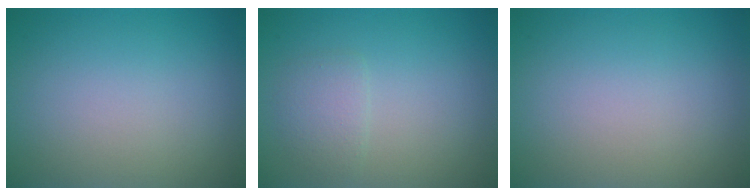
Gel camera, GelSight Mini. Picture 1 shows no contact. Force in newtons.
{"total": 1.6, "press": 1.6, "slide": 0.0}
{"total": 0.0}